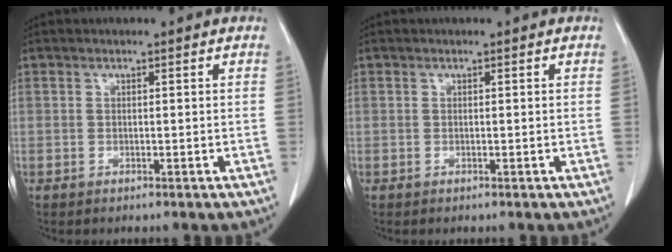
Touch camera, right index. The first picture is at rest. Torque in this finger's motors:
{"motor_torque": [0.00, 0.00, 0.00, 0.00]}